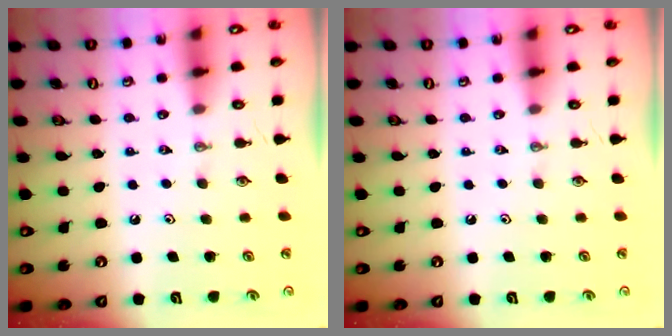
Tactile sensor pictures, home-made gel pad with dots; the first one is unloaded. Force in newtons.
{"total": 0.0}